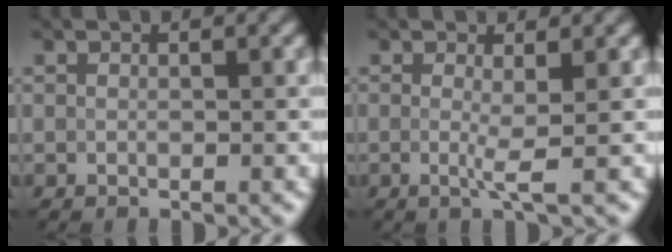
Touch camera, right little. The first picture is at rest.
{"total": 1.8, "force": [-0.1, 0.1, 1.8], "torque": [-0.039, -0.008, -0.004]}